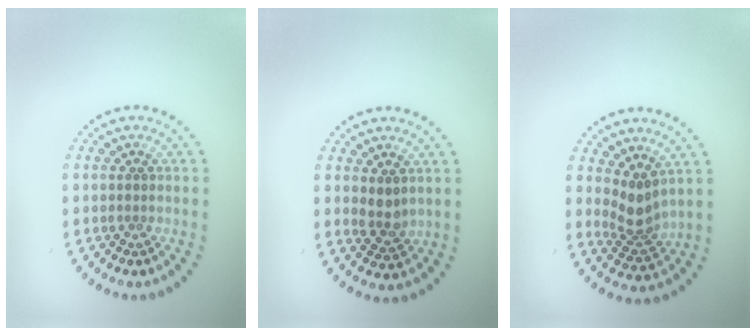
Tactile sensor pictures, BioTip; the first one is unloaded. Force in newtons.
{"total": 1.9, "press": 1.8, "slide": 0.7}
{"total": 2.9, "press": 2.1, "slide": 2.0}